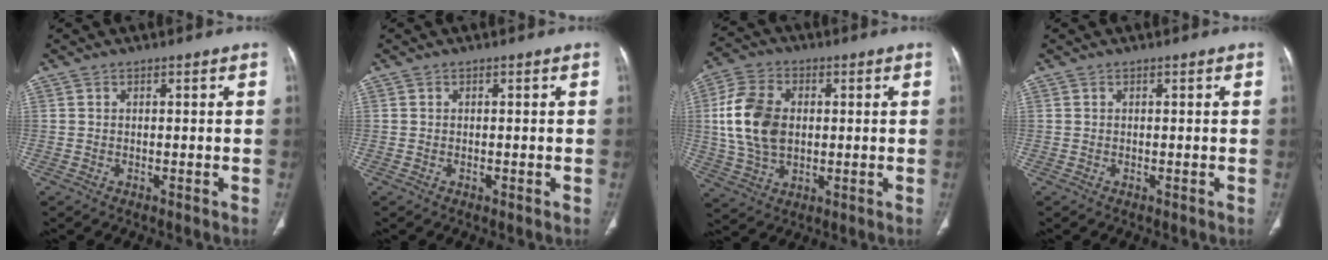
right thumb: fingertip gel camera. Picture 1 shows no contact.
{"total": 0.0}
{"total": 13.2, "force": [1.2, 8.9, 9.6], "torque": [-0.184, 0.005, 0.024]}
{"total": 0.0}